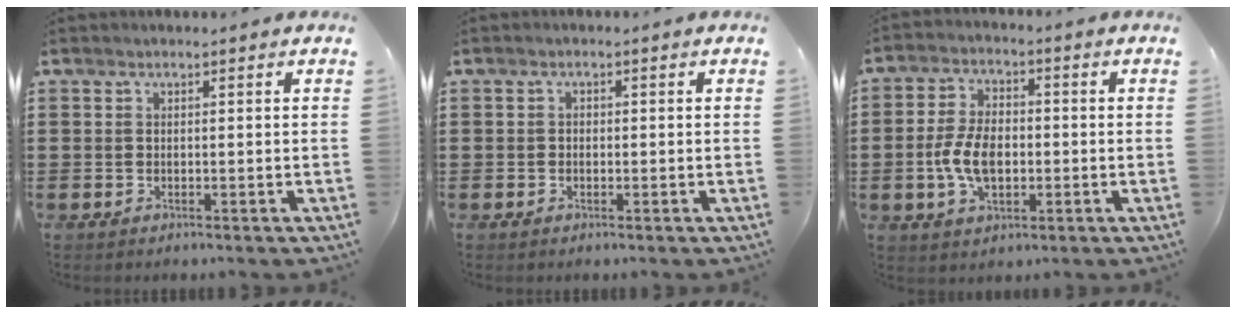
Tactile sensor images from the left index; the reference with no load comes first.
{"total": 0.9, "force": [-0.1, 0.7, 0.5], "torque": [-0.012, 0.003, -0.003]}
{"total": 7.3, "force": [-1.1, 4.2, 5.9], "torque": [-0.131, 0.004, -0.025]}